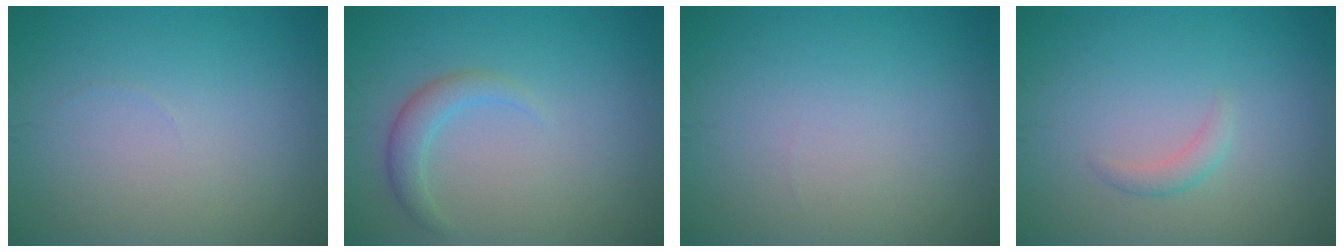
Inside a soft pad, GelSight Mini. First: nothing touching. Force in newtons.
{"total": 2.0, "press": 2.0, "slide": 0.2}
{"total": 0.0}
{"total": 1.2, "press": 1.2, "slide": 0.0}